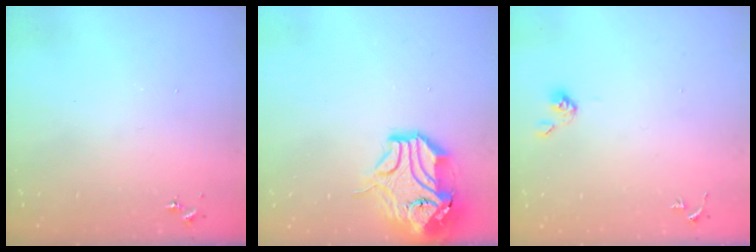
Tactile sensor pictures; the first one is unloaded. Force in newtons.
{"total": 16.2, "press": 16.1, "slide": 2.2}
{"total": 4.0, "press": 3.9, "slide": 0.8}